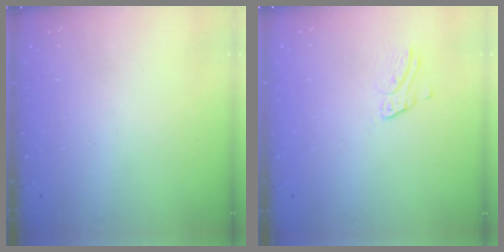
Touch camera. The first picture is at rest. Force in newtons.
{"total": 2.5, "press": 2.5, "slide": 0.2}